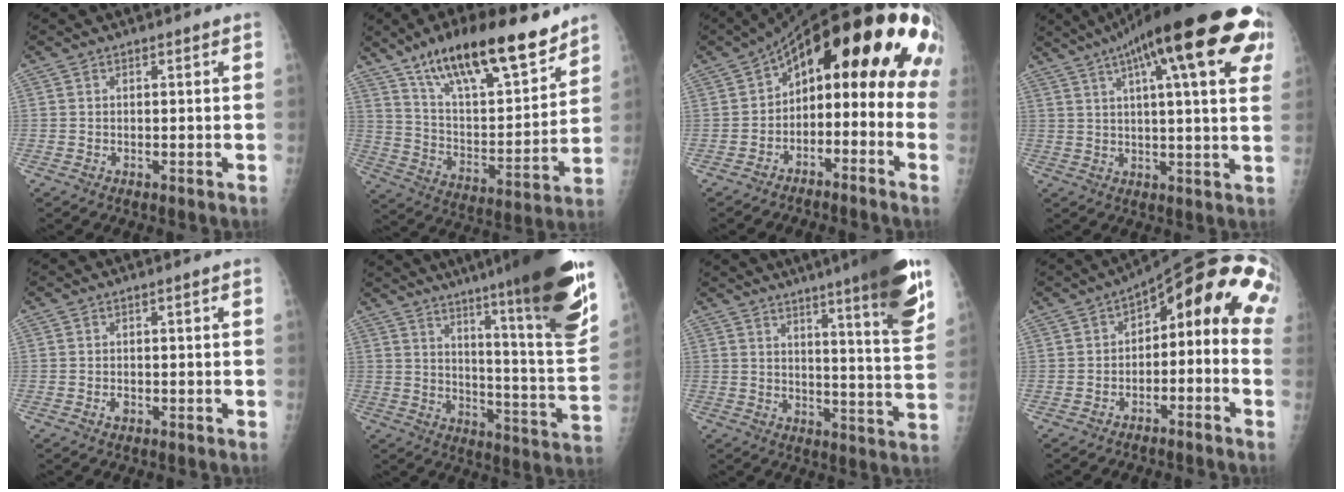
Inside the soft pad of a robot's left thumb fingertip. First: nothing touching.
{"total": 22.8, "force": [15.9, 7.1, 14.8], "torque": [-0.209, -0.064, 0.271]}
{"total": 21.4, "force": [1.1, 11.3, 18.1], "torque": [-0.232, 0.072, 0.012]}
{"total": 26.5, "force": [12.8, 6.2, 22.3], "torque": [-0.295, 0.017, 0.171]}
{"total": 1.1, "force": [-0.5, 0.6, 0.9], "torque": [-0.016, 0.009, -0.005]}
{"total": 28.0, "force": [18.4, 2.2, 21.0], "torque": [-0.275, -0.094, 0.263]}
{"total": 18.0, "force": [11.0, 1.6, 14.2], "torque": [-0.175, -0.053, 0.142]}
{"total": 14.2, "force": [-0.3, 7.5, 12.1], "torque": [-0.133, 0.069, -0.009]}